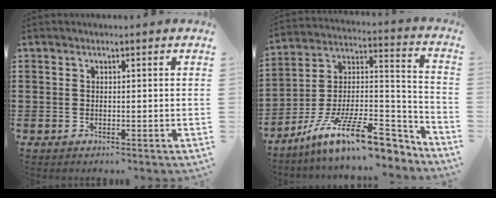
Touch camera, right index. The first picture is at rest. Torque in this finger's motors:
{"motor_torque": [0.33, 0.30, 0.92, 0.11]}